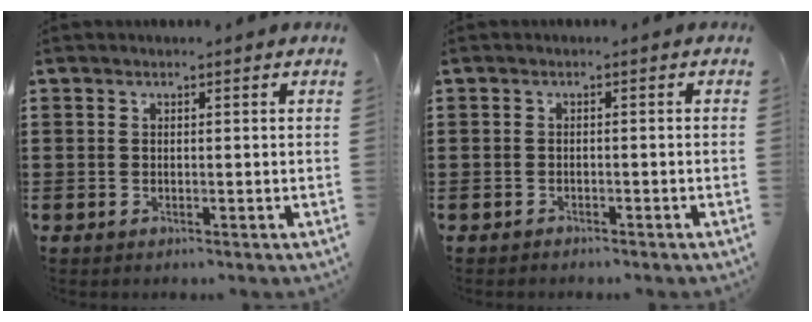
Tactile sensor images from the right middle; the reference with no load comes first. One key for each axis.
{"total": 1.0, "fx": -0.9, "fy": 0.2, "fz": 0.0, "tx": -0.001, "ty": 0.002, "tz": -0.021}